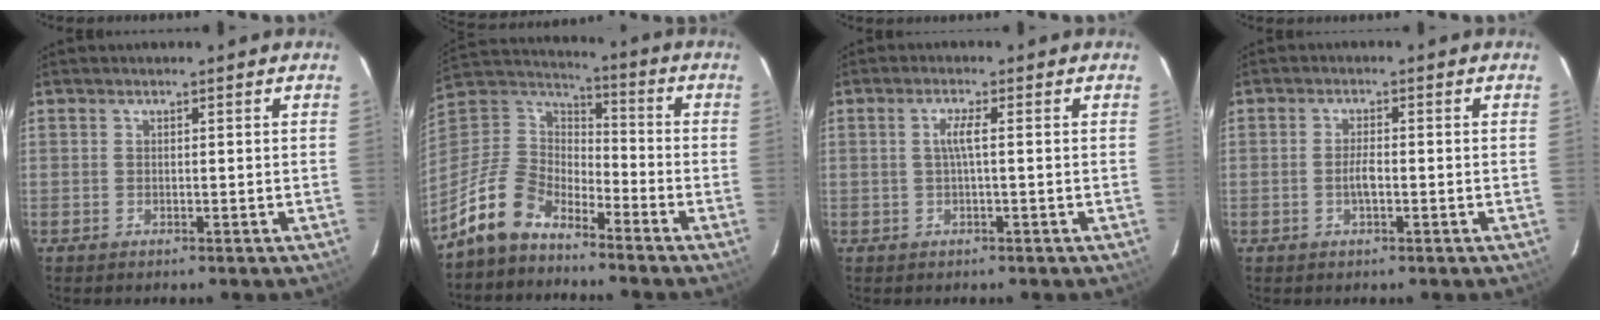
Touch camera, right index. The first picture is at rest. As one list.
[{"total": 12.3, "force": [-9.4, 6.1, 5.0], "torque": [-0.121, 0.019, -0.185]}, {"total": 2.3, "force": [0.0, -0.2, 2.3], "torque": [-0.046, 0.002, -0.001]}, {"total": 2.5, "force": [-0.7, 0.7, 2.3], "torque": [-0.044, 0.003, -0.013]}]